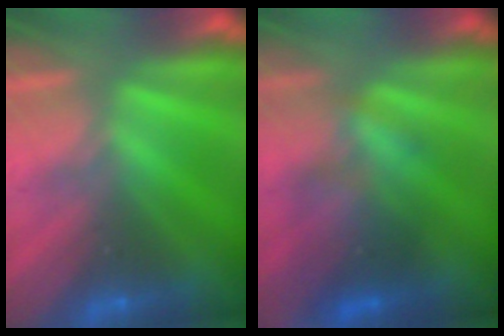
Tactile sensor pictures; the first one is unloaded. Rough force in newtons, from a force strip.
{"total": 3.5}